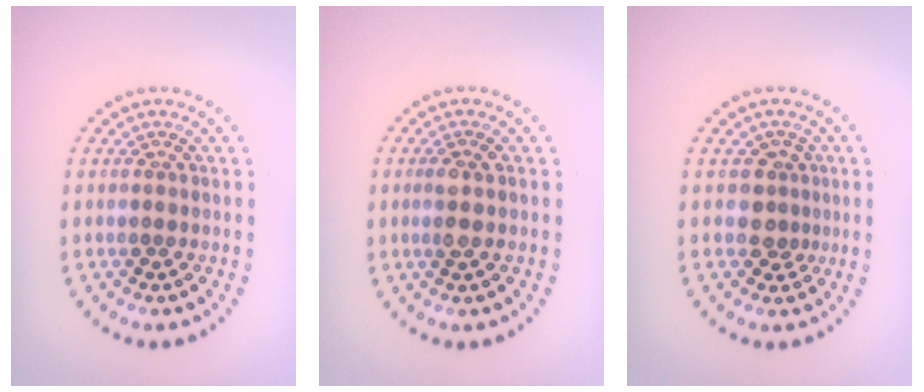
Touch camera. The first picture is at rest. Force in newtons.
{"total": 1.7, "press": 1.6, "slide": 0.7}
{"total": 2.0, "press": 1.7, "slide": 1.1}